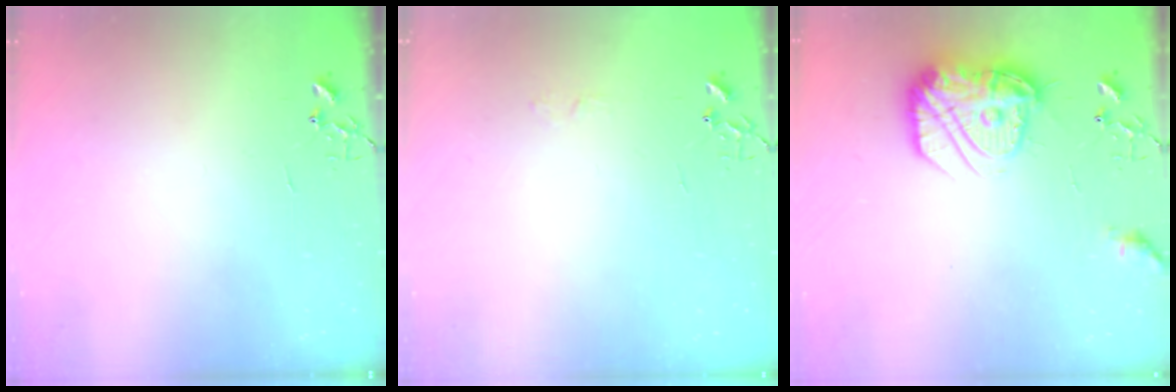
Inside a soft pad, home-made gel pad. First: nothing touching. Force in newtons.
{"total": 3.3, "press": 3.2, "slide": 0.5}
{"total": 17.4, "press": 17.4, "slide": 1.3}